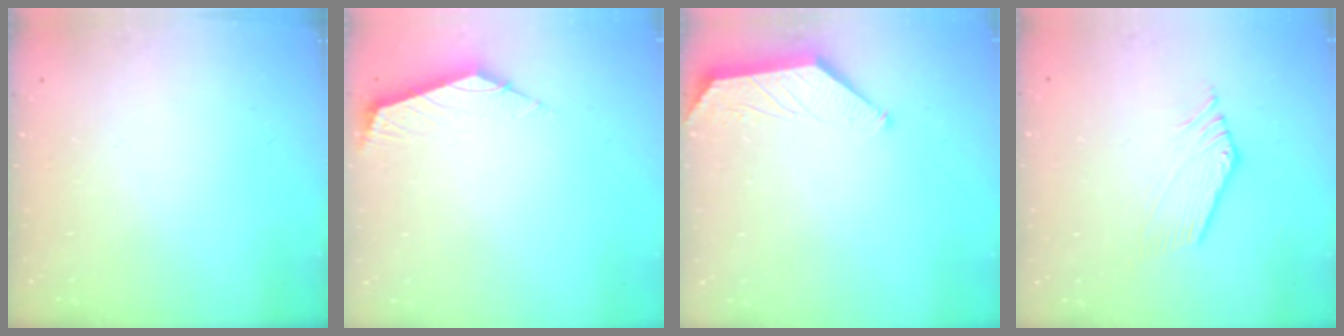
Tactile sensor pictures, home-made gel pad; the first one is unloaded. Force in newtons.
{"total": 2.4, "press": 2.3, "slide": 0.6}
{"total": 1.1, "press": 1.1, "slide": 0.3}
{"total": 2.7, "press": 2.6, "slide": 0.5}